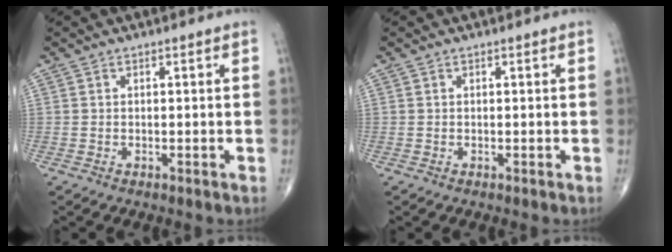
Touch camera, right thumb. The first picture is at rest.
{"total": 0.0}